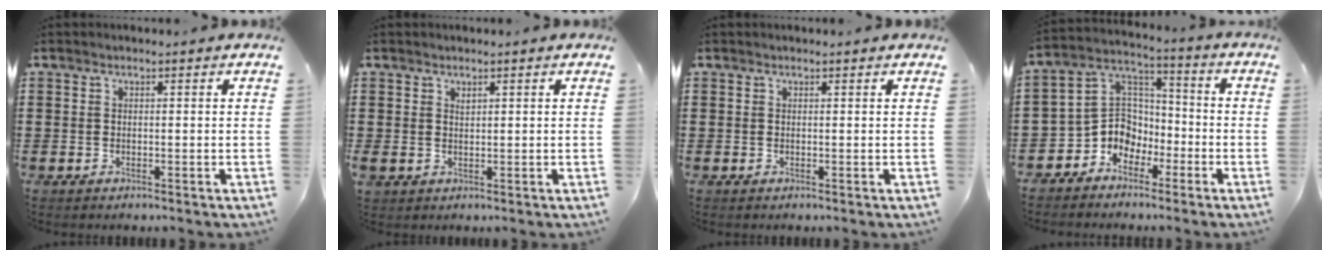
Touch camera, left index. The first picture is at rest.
{"total": 1.1, "force": [0.8, 0.7, 0.3], "torque": [-0.008, 0.003, 0.015]}
{"total": 0.0}
{"total": 6.9, "force": [-3.5, 5.8, 1.4], "torque": [-0.059, 0.002, -0.075]}